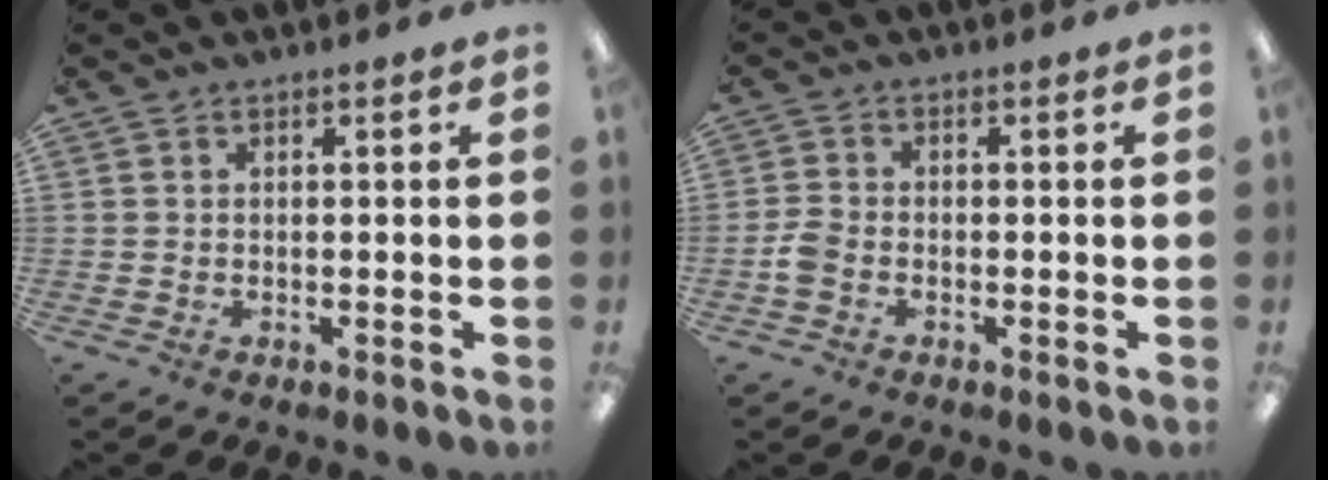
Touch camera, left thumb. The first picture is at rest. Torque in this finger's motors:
{"motor_torque": [-0.05, 0.09, 0.06, -0.05, 0.01]}